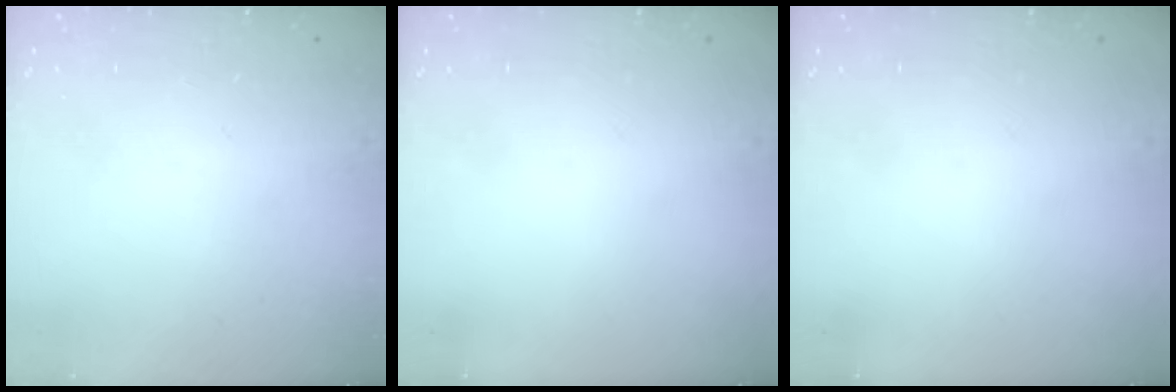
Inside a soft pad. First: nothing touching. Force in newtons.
{"total": 0.0}
{"total": 0.0}